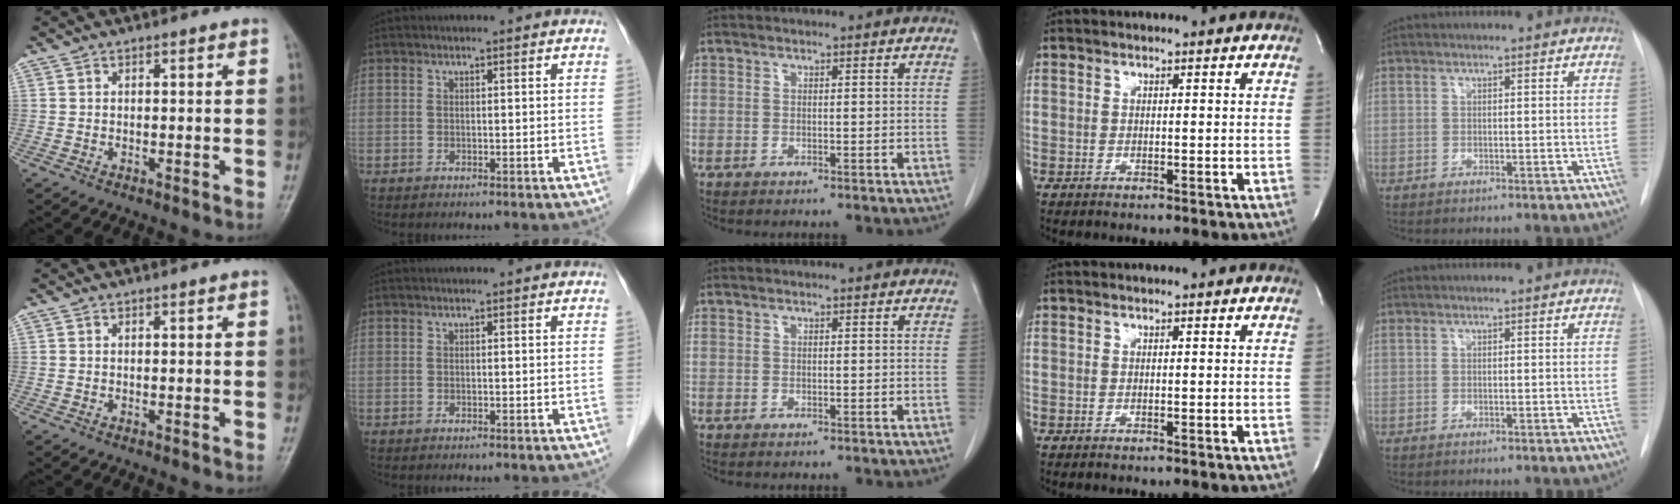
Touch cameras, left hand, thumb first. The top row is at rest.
{}